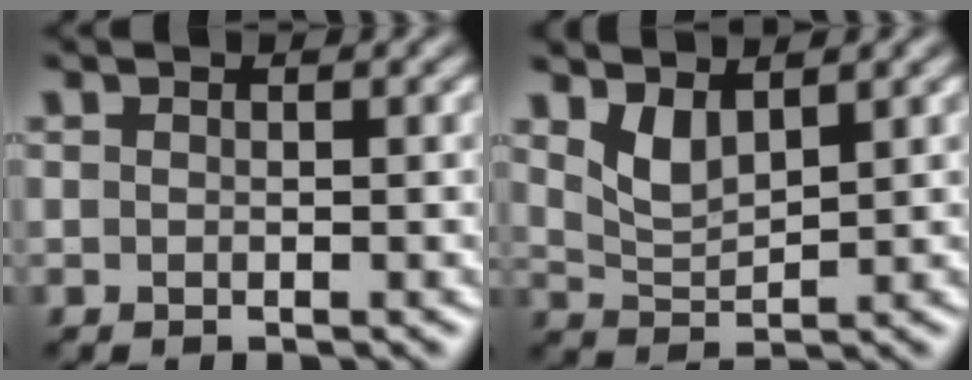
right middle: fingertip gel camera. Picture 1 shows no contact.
{"total": 2.3, "force": [1.5, 0.9, 1.5], "torque": [-0.041, -0.011, 0.038]}